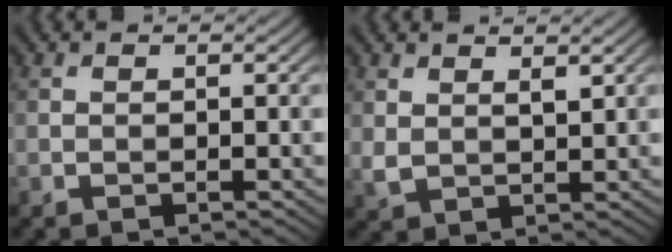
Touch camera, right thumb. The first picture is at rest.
{"total": 2.7, "force": [1.7, 1.5, 1.6], "torque": [-0.041, -0.006, 0.038]}